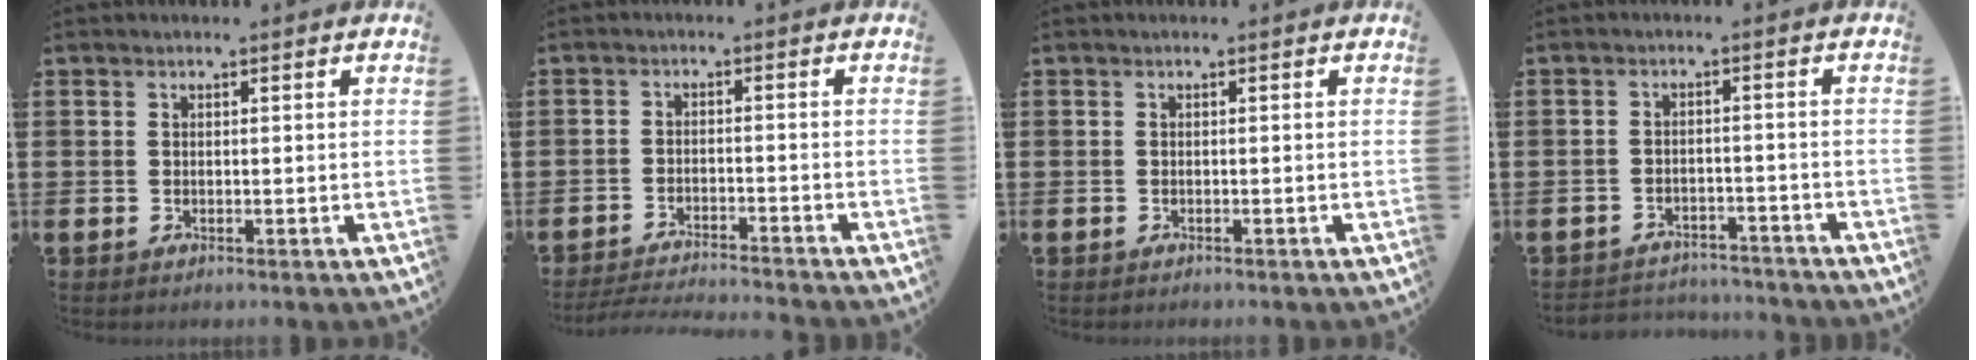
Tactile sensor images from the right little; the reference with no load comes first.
{"total": 2.7, "force": [-2.7, -0.3, 0.4], "torque": [-0.006, 0.000, -0.056]}
{"total": 0.0}
{"total": 2.6, "force": [-2.6, 0.2, -0.3], "torque": [-0.004, 0.002, -0.057]}